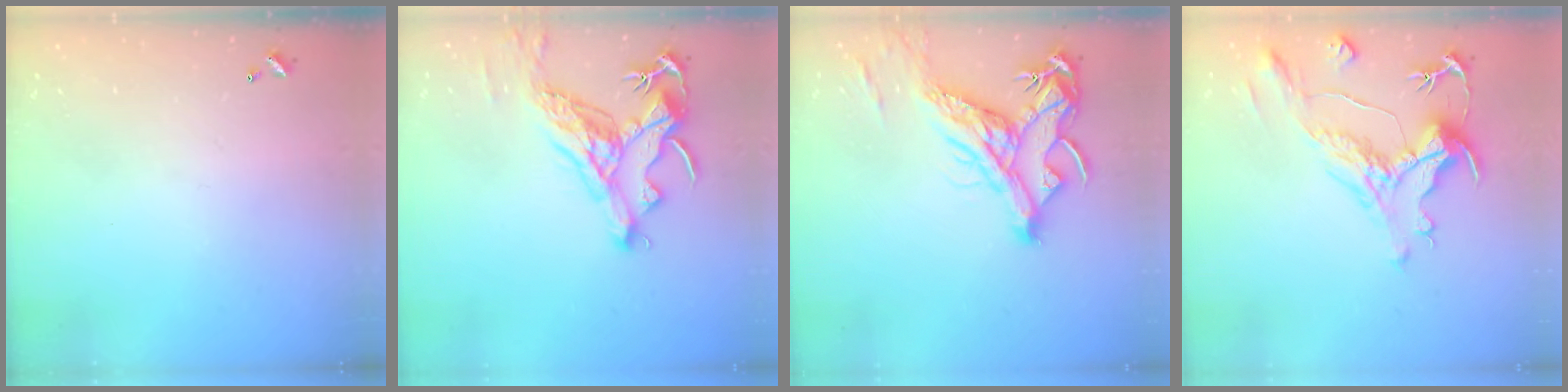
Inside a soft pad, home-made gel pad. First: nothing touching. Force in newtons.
{"total": 8.1, "press": 8.0, "slide": 1.4}
{"total": 9.6, "press": 9.4, "slide": 1.7}
{"total": 1.6, "press": 0.6, "slide": 1.5}